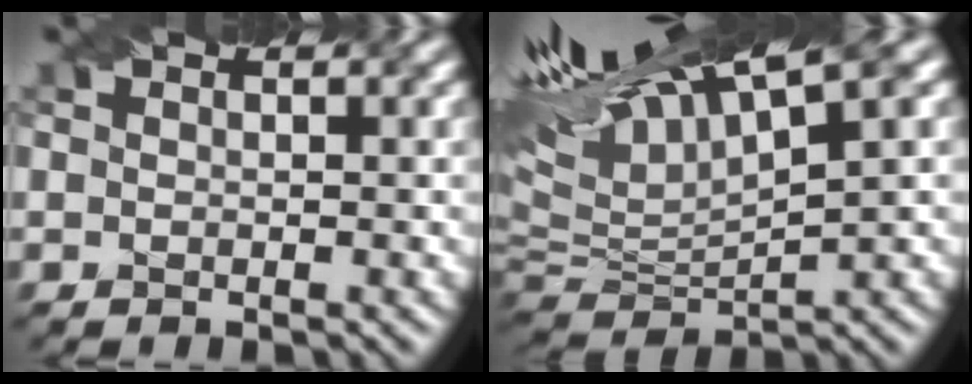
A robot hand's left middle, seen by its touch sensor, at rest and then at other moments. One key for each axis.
{"total": 11.3, "fx": 7.3, "fy": 2.7, "fz": 8.3, "tx": -0.191, "ty": 0.035, "tz": 0.132}